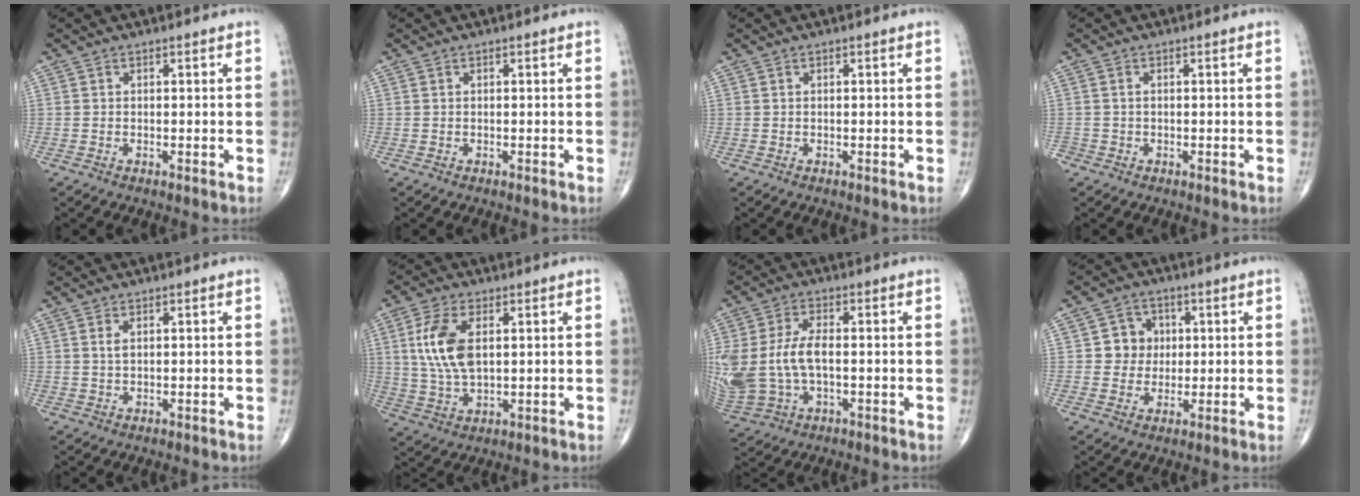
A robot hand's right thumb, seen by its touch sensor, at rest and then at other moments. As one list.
[{"total": 0.0}, {"total": 0.0}, {"total": 1.0, "force": [-0.3, 0.9, 0.3], "torque": [0.000, 0.002, -0.008]}, {"total": 1.5, "force": [0.6, 0.7, 1.2], "torque": [-0.026, 0.000, 0.015]}, {"total": 10.4, "force": [2.3, 5.3, 8.6], "torque": [-0.183, -0.006, 0.048]}, {"total": 13.0, "force": [-0.5, 7.4, 10.7], "torque": [-0.258, 0.009, 0.000]}, {"total": 6.0, "force": [1.0, 5.6, 1.9], "torque": [0.007, 0.005, 0.012]}]